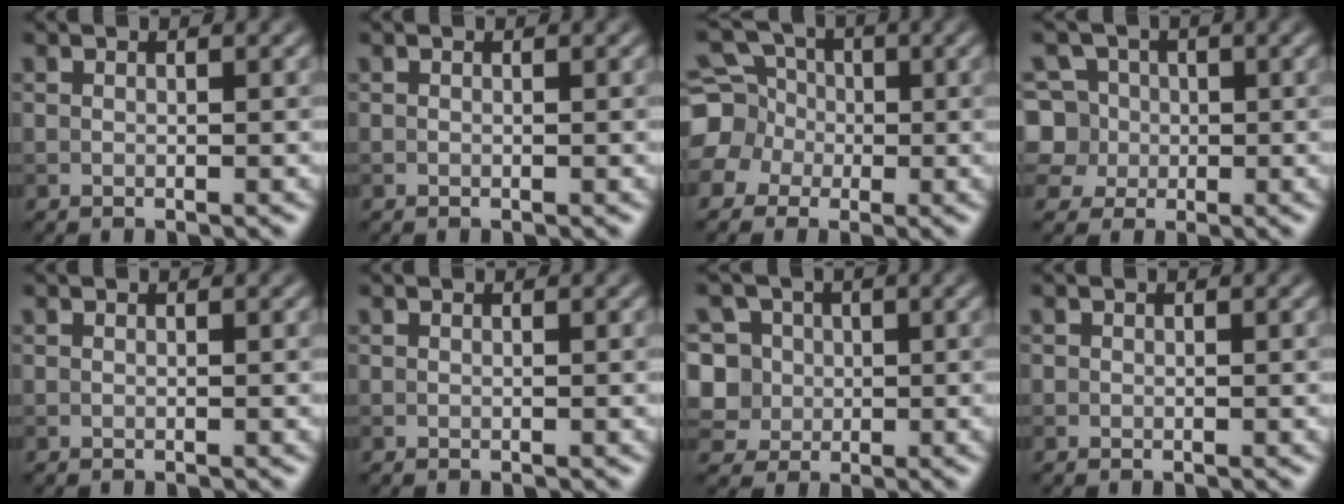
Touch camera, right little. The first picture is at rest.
{"total": 0.0}
{"total": 7.7, "force": [-0.8, 7.1, 2.9], "torque": [-0.072, 0.021, -0.054]}
{"total": 7.2, "force": [0.6, 6.6, 2.6], "torque": [-0.045, 0.032, -0.010]}
{"total": 0.0}
{"total": 0.0}
{"total": 8.4, "force": [2.0, 7.3, 3.6], "torque": [-0.073, 0.035, 0.009]}
{"total": 0.0}